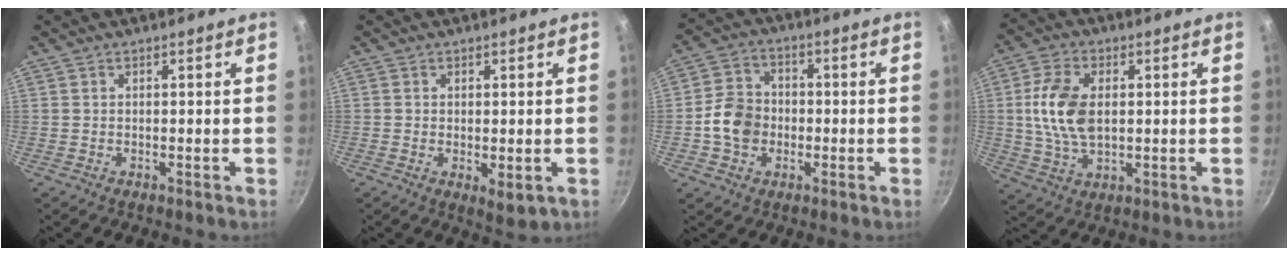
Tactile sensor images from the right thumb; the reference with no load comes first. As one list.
[{"total": 3.6, "force": [-0.4, 1.8, 3.1], "torque": [-0.048, -0.015, -0.004]}, {"total": 8.4, "force": [-1.6, 7.0, 4.5], "torque": [-0.054, 0.021, -0.040]}, {"total": 11.3, "force": [1.1, 6.9, 8.9], "torque": [-0.165, 0.004, 0.020]}]